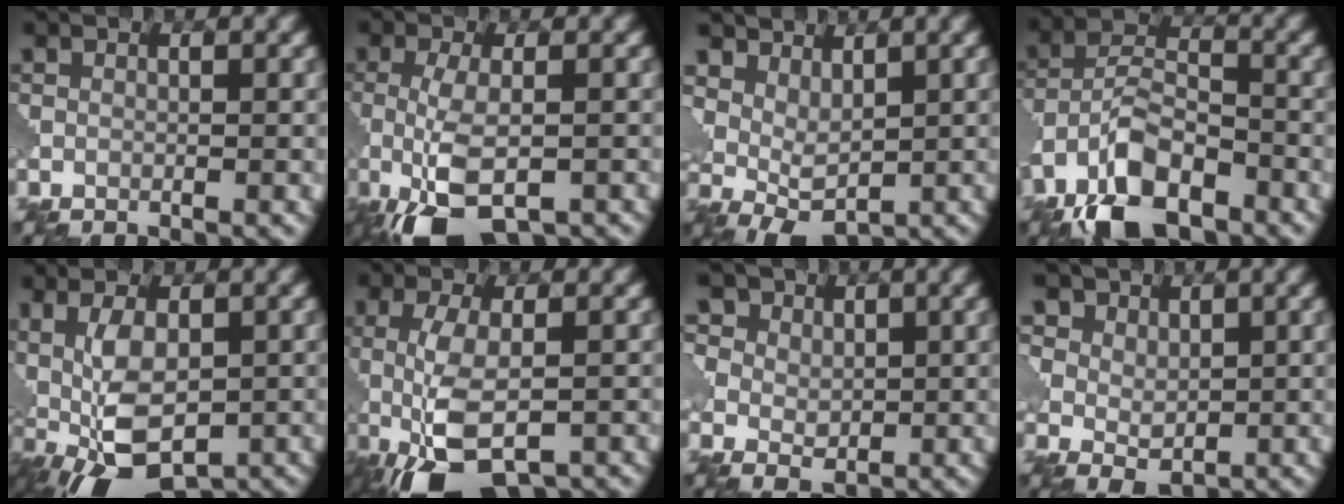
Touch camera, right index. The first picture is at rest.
{"total": 7.0, "force": [-3.3, 2.4, 5.7], "torque": [-0.123, -0.012, -0.060]}
{"total": 4.3, "force": [2.6, 2.5, 2.4], "torque": [-0.044, -0.001, 0.042]}
{"total": 8.9, "force": [-5.5, 4.1, 5.7], "torque": [-0.106, 0.005, -0.113]}
{"total": 8.9, "force": [-1.1, 4.2, 7.8], "torque": [-0.148, -0.004, -0.016]}
{"total": 8.1, "force": [-3.2, 3.0, 6.8], "torque": [-0.145, -0.014, -0.056]}
{"total": 9.7, "force": [4.8, 7.2, 4.5], "torque": [-0.093, 0.019, 0.065]}
{"total": 6.2, "force": [3.2, 4.5, 2.8], "torque": [-0.067, 0.003, 0.048]}